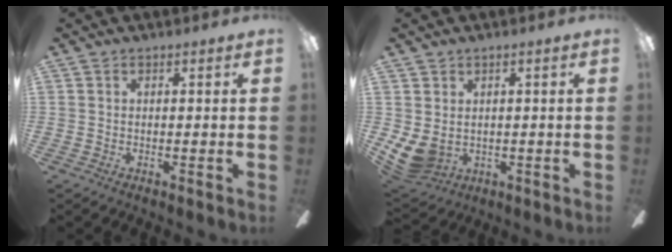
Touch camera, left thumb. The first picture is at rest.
{"total": 5.3, "force": [0.3, 4.5, 2.9], "torque": [-0.087, -0.010, 0.006]}